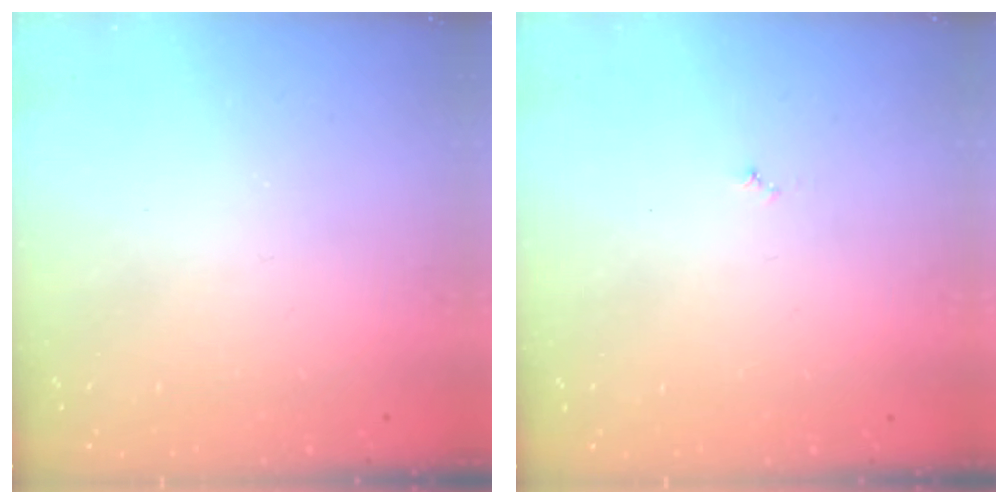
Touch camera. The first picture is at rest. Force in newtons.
{"total": 3.0, "press": 2.9, "slide": 0.3}